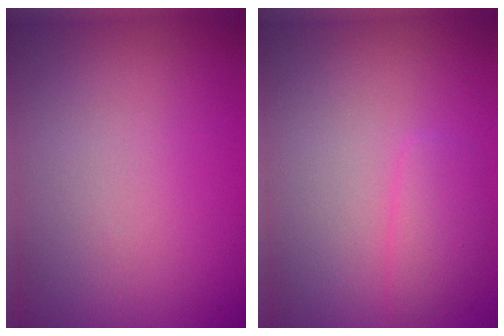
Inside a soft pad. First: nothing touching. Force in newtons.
{"total": 1.5, "press": 1.5, "slide": 0.1}